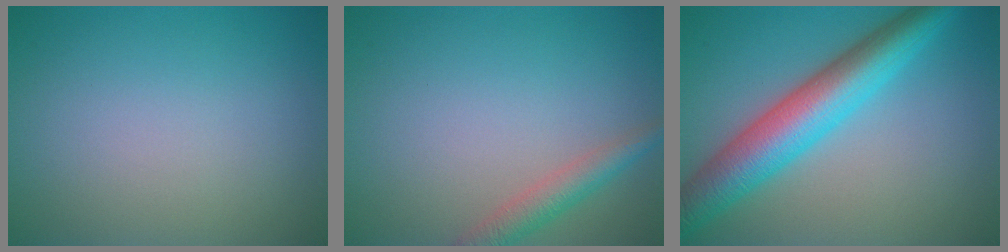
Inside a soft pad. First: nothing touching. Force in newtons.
{"total": 2.6, "press": 2.6, "slide": 0.2}
{"total": 7.9, "press": 7.9, "slide": 0.1}